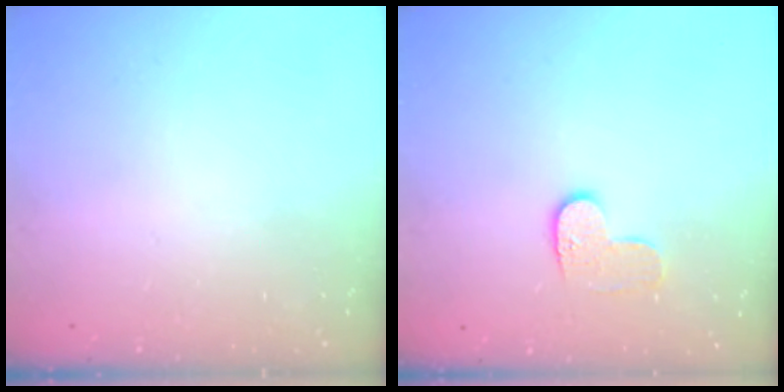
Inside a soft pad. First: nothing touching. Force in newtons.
{"total": 6.8, "press": 6.8, "slide": 0.1}